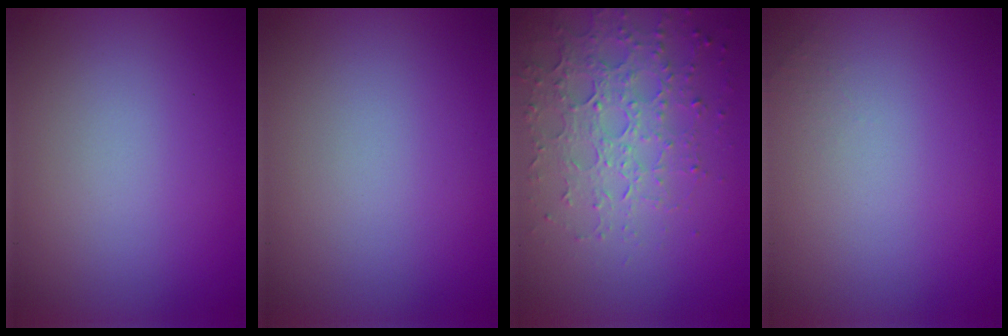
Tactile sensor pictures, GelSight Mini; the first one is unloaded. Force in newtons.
{"total": 0.0}
{"total": 4.3, "press": 4.2, "slide": 1.1}
{"total": 0.7, "press": 0.7, "slide": 0.1}